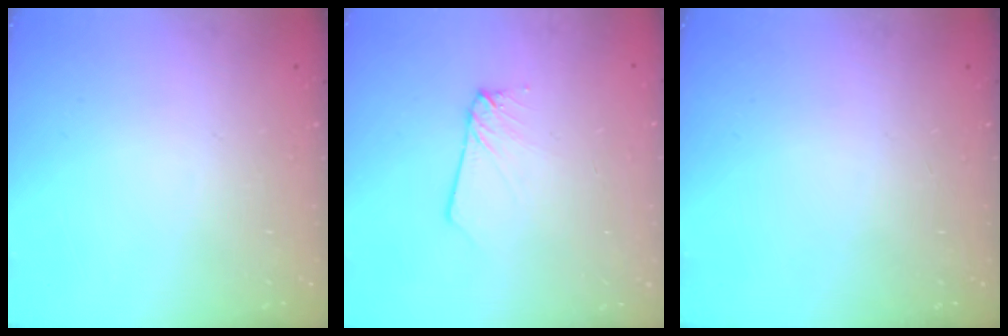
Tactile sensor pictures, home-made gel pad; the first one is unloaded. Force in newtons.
{"total": 3.0, "press": 3.0, "slide": 0.3}
{"total": 0.0}